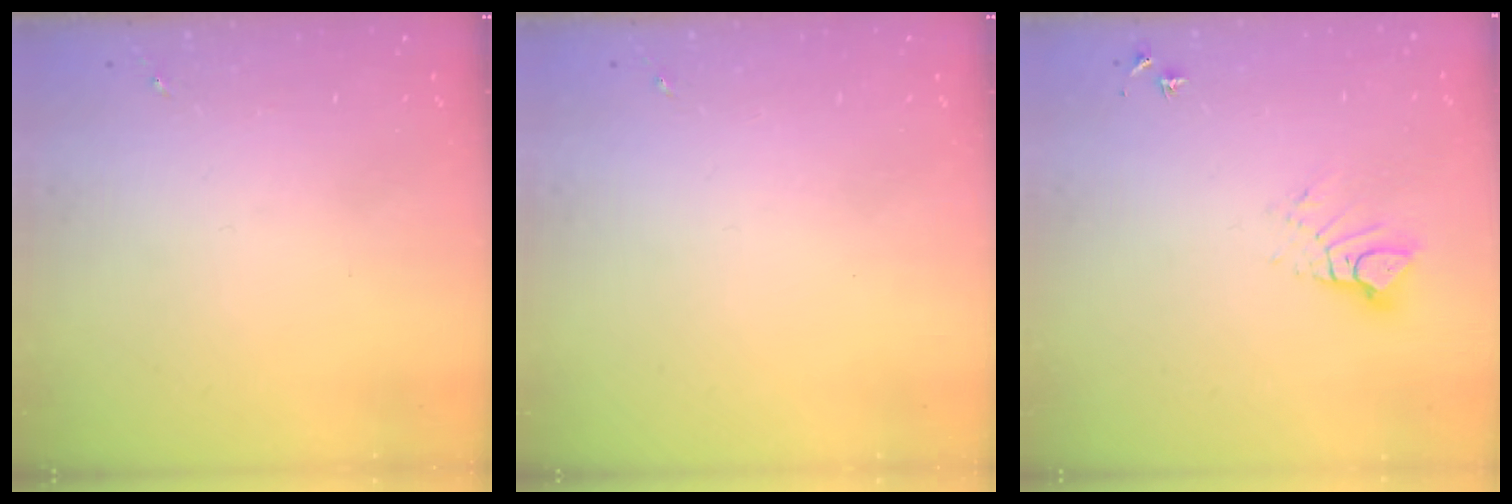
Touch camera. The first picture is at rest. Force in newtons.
{"total": 0.0}
{"total": 6.6, "press": 6.6, "slide": 0.4}